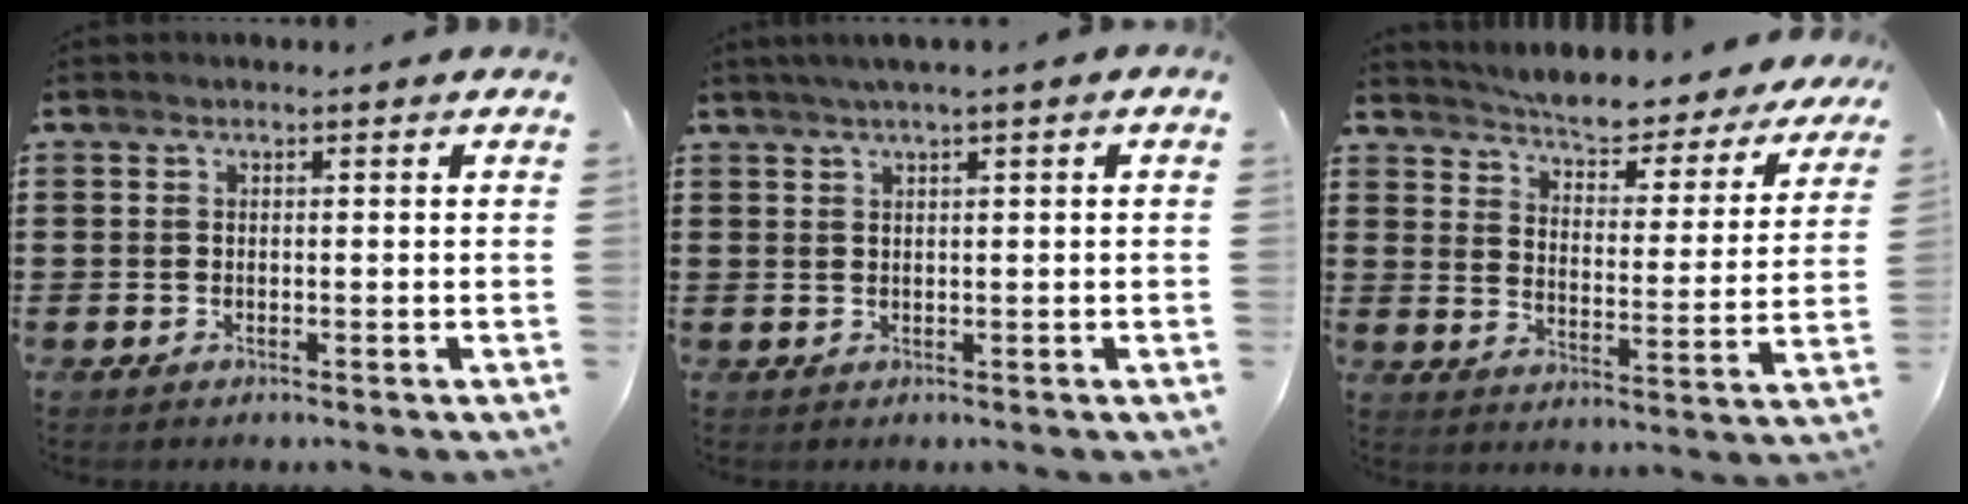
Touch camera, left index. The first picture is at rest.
{"total": 1.5, "force": [0.7, -0.1, 1.3], "torque": [-0.023, -0.001, 0.013]}
{"total": 4.6, "force": [4.5, -0.4, 0.6], "torque": [-0.039, -0.046, 0.069]}